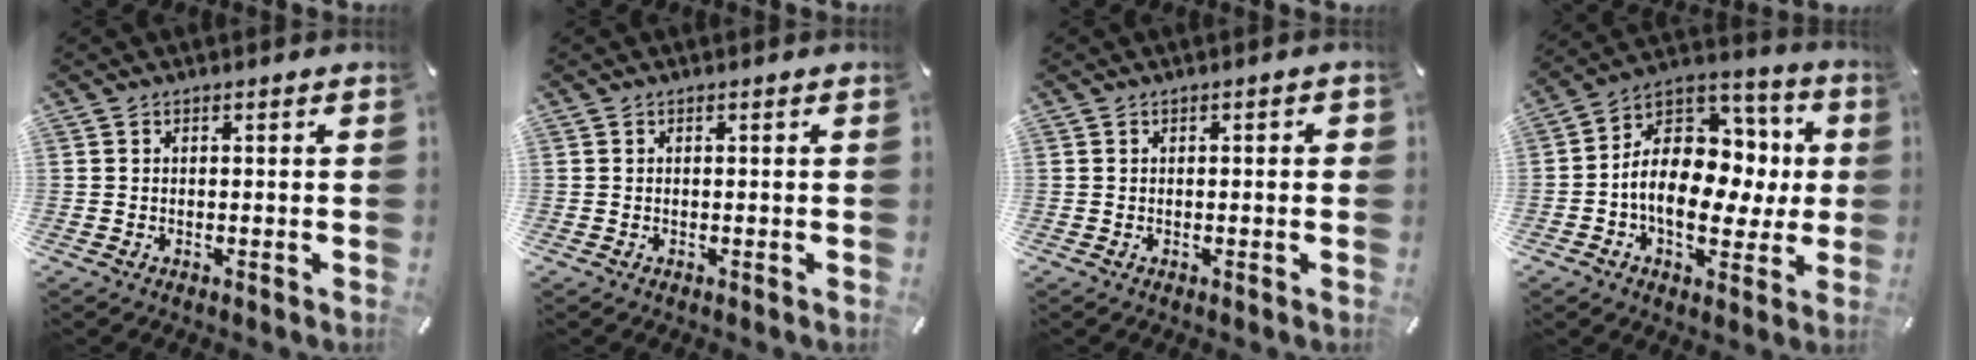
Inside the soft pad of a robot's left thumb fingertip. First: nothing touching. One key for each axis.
{"total": 0.0}
{"total": 1.3, "fx": -0.1, "fy": 0.4, "fz": 1.3, "tx": -0.023, "ty": 0.002, "tz": -0.003}
{"total": 15.5, "fx": -1.5, "fy": 11.7, "fz": 10.1, "tx": -0.158, "ty": -0.004, "tz": -0.023}